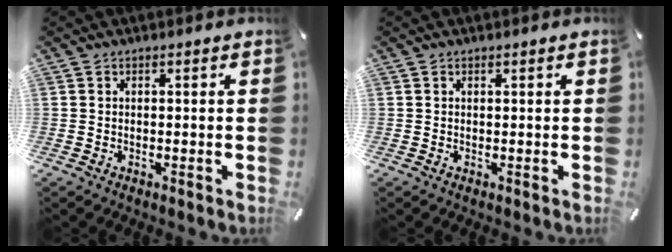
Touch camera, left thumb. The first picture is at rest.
{"total": 0.0}